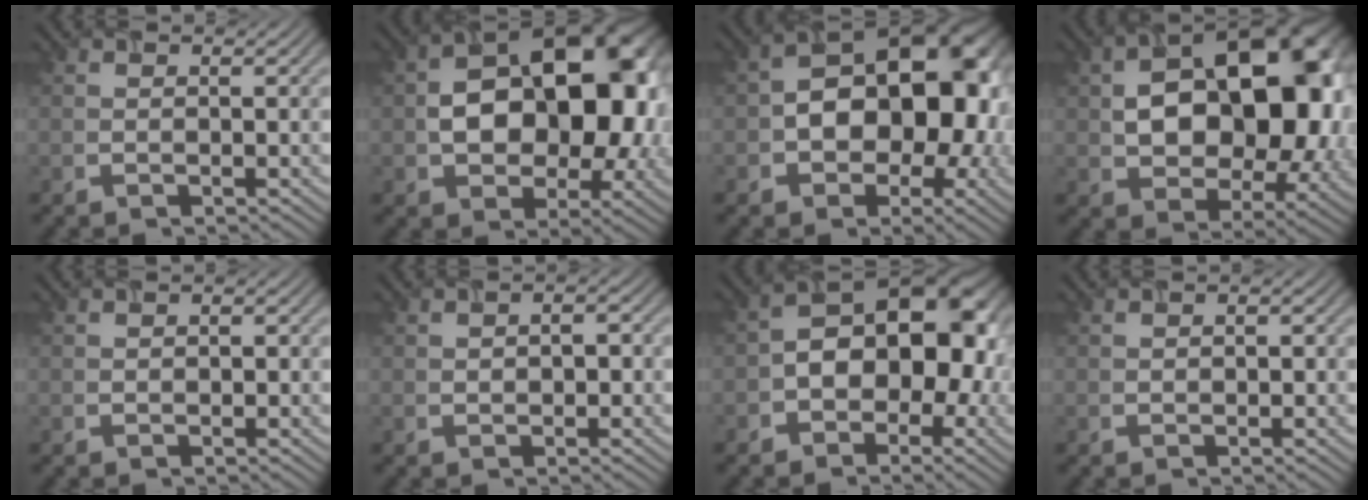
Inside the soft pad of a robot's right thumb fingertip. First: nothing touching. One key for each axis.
{"total": 15.2, "fx": 0.3, "fy": 10.3, "fz": 11.2, "tx": -0.140, "ty": 0.012, "tz": 0.006}
{"total": 15.0, "fx": -1.7, "fy": 10.1, "fz": 10.9, "tx": -0.120, "ty": 0.012, "tz": -0.034}
{"total": 16.8, "fx": 1.4, "fy": 11.2, "fz": 12.5, "tx": -0.179, "ty": -0.003, "tz": 0.036}
{"total": 0.7, "fx": -0.1, "fy": 0.5, "fz": 0.5, "tx": -0.003, "ty": 0.003, "tz": 0.002}
{"total": 2.2, "fx": -0.5, "fy": 1.5, "fz": 1.6, "tx": -0.022, "ty": 0.005, "tz": -0.006}
{"total": 12.0, "fx": -2.4, "fy": 8.0, "fz": 8.6, "tx": -0.091, "ty": 0.015, "tz": -0.052}
{"total": 1.0, "fx": -0.1, "fy": 0.7, "fz": 0.7, "tx": -0.005, "ty": 0.003, "tz": 0.002}